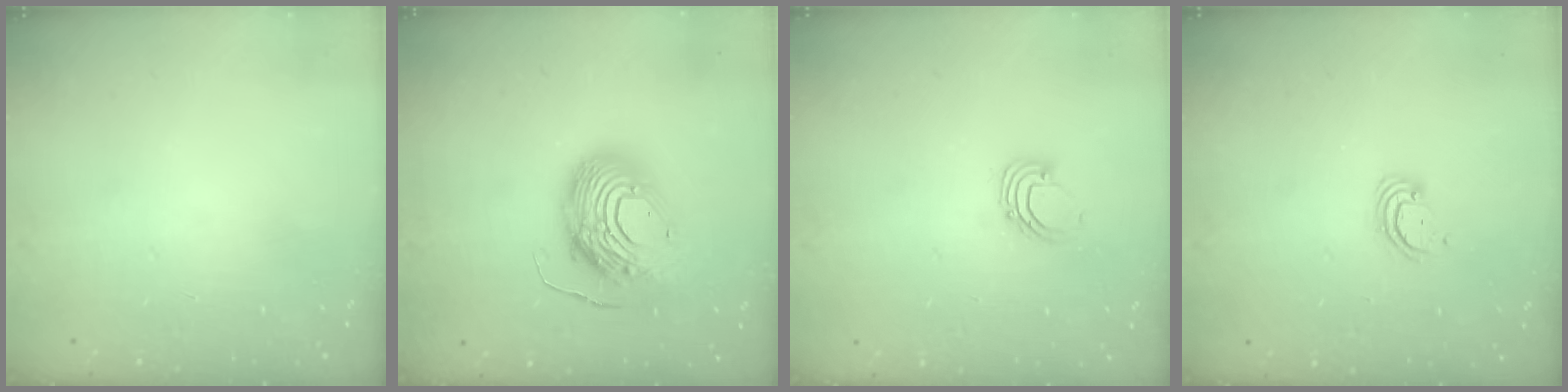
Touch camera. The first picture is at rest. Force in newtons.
{"total": 14.3, "press": 14.3, "slide": 1.4}
{"total": 2.6, "press": 2.6, "slide": 0.2}
{"total": 3.0, "press": 3.0, "slide": 0.3}